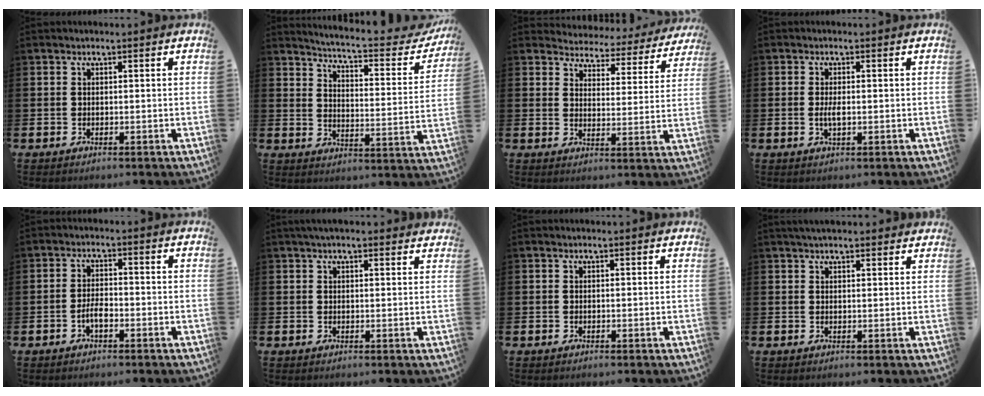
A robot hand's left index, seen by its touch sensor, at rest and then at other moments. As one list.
[{"total": 5.0, "force": [4.8, 0.3, 1.5], "torque": [-0.047, -0.043, 0.074]}, {"total": 4.1, "force": [4.0, 1.1, -0.1], "torque": [-0.021, -0.040, 0.063]}, {"total": 2.0, "force": [-0.1, 0.6, 1.9], "torque": [-0.033, -0.001, -0.004]}, {"total": 2.5, "force": [-1.0, 1.0, 2.1], "torque": [-0.037, 0.004, -0.020]}, {"total": 2.4, "force": [2.3, 0.3, 0.8], "torque": [-0.019, -0.001, 0.041]}, {"total": 0.0}, {"total": 2.7, "force": [2.6, 0.4, 0.6], "torque": [-0.017, -0.003, 0.047]}]